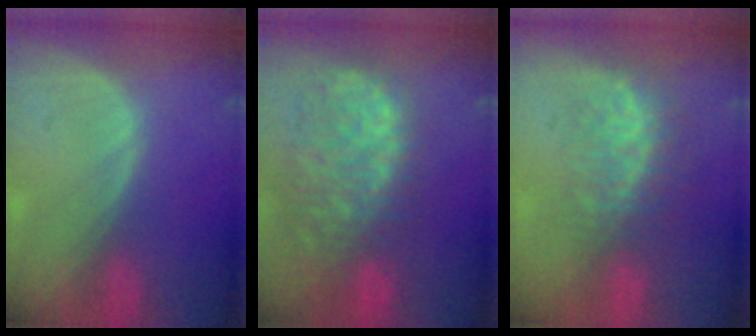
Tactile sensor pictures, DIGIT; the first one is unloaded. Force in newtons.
{"total": 12.9, "press": 10.6, "slide": 7.2}
{"total": 8.1, "press": 7.2, "slide": 3.7}